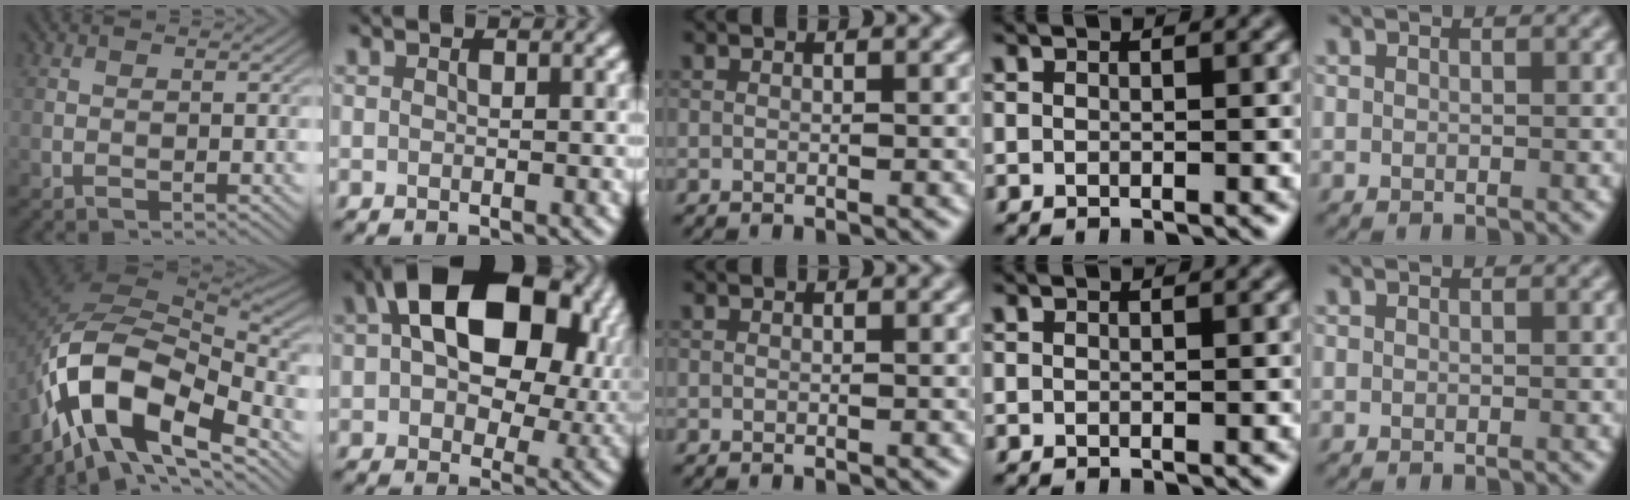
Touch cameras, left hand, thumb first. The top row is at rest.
{"thumb": {"total": 15.2, "force": [-7.3, 7.1, 11.3], "torque": [-0.218, -0.005, -0.150]}, "index": {"total": 16.4, "force": [5.8, 10.2, 11.4], "torque": [-0.174, 0.015, 0.115]}}